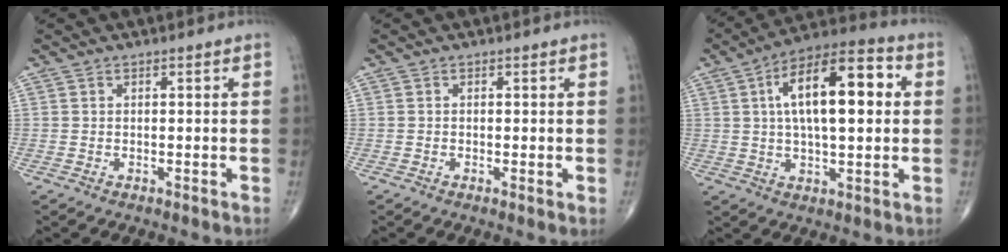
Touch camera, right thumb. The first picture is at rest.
{"total": 0.9, "force": [0.0, 0.2, 0.8], "torque": [-0.019, -0.004, -0.004]}
{"total": 18.1, "force": [3.4, 7.5, 16.1], "torque": [-0.244, 0.022, 0.046]}